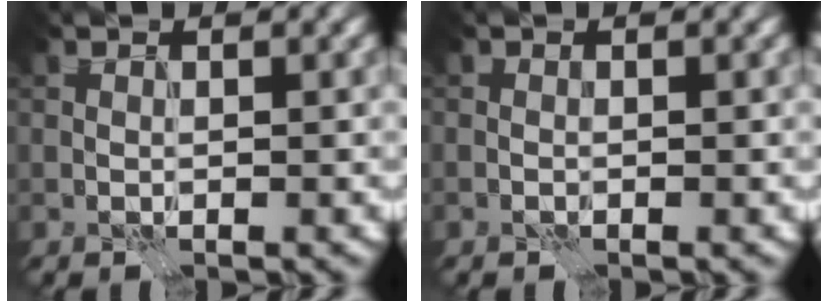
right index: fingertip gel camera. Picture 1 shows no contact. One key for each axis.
{"total": 0.0}